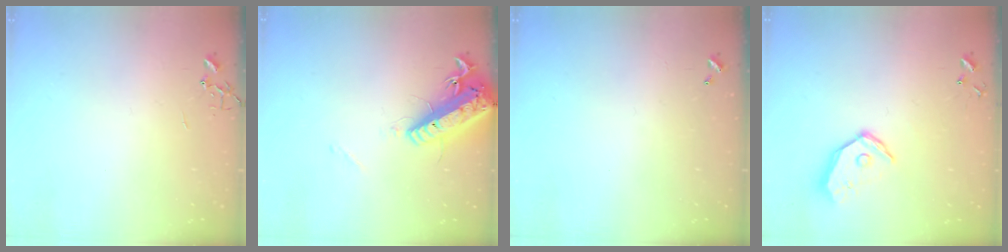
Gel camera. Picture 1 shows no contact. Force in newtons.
{"total": 18.1, "press": 17.7, "slide": 3.9}
{"total": 0.0}
{"total": 12.3, "press": 12.1, "slide": 1.9}